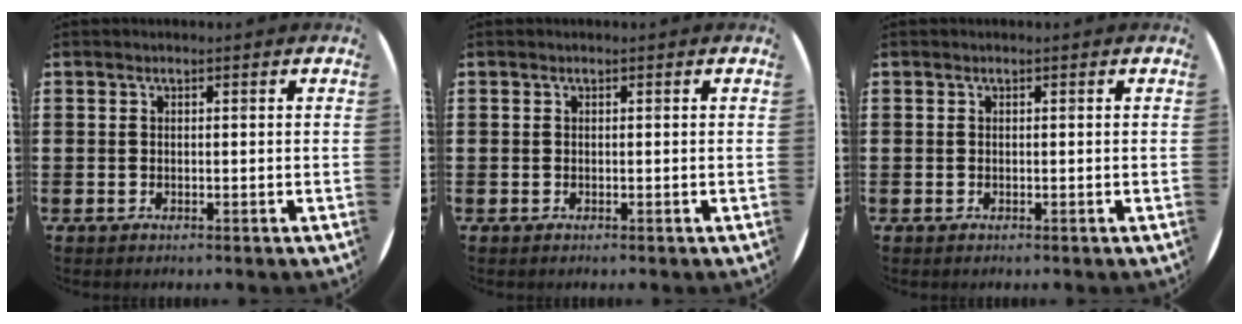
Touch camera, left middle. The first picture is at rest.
{"total": 0.0}
{"total": 0.0}